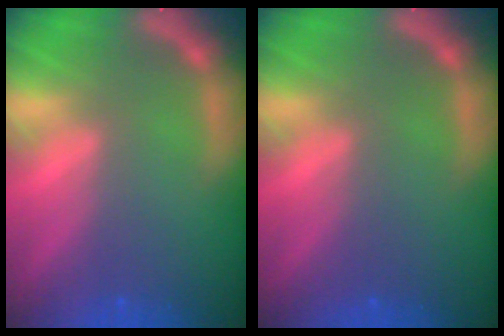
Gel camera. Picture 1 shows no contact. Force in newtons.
{"total": 0.0}